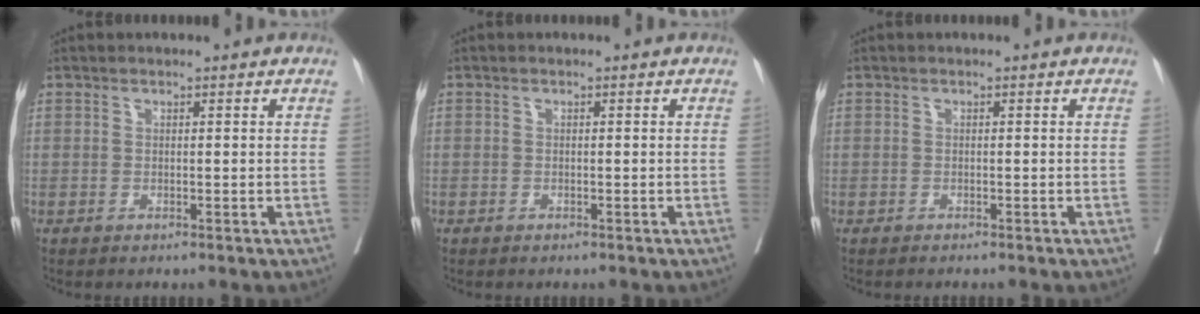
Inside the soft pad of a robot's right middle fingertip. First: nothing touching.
{"total": 0.9, "force": [-0.4, 0.8, -0.1], "torque": [-0.001, 0.006, -0.009]}
{"total": 1.0, "force": [-0.9, 0.1, 0.4], "torque": [-0.008, -0.001, -0.013]}